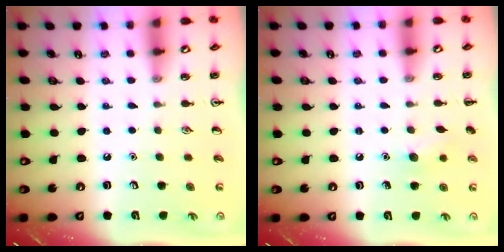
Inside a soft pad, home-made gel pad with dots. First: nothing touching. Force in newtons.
{"total": 6.7, "press": 6.5, "slide": 1.7}